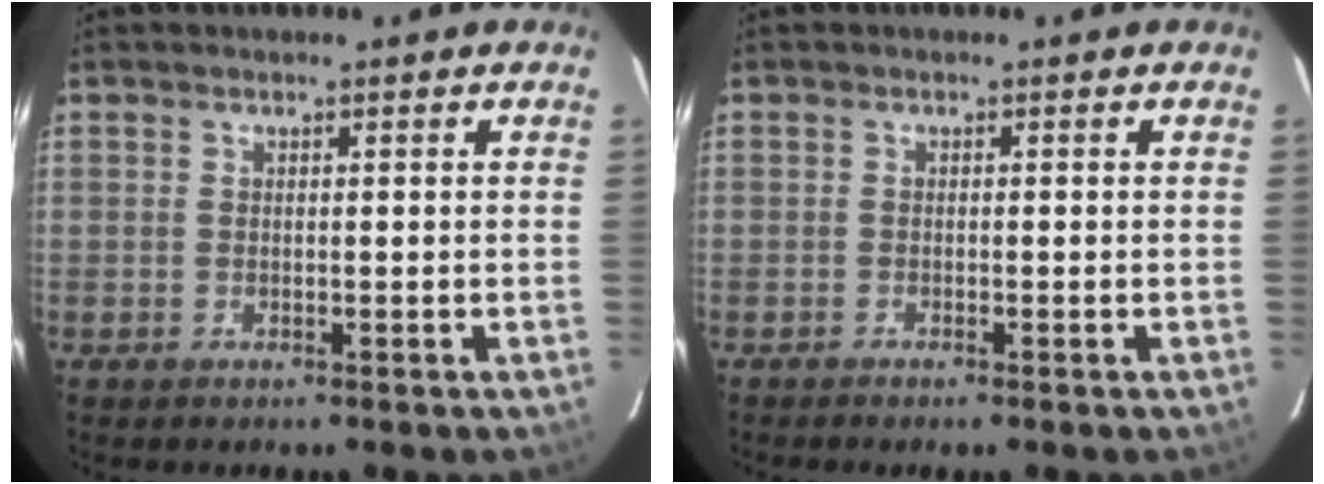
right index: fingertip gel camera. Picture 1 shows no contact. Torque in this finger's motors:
{"motor_torque": [0.53, -0.61, 0.28, 0.04]}